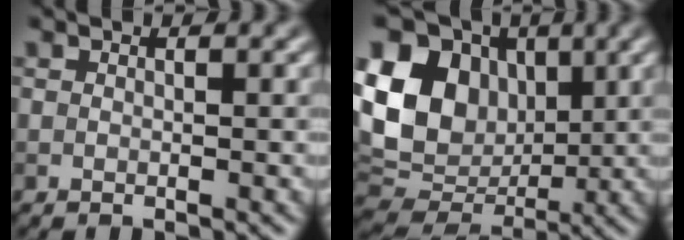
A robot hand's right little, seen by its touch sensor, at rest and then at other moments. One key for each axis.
{"total": 14.3, "fx": 2.5, "fy": 11.2, "fz": 8.6, "tx": -0.184, "ty": 0.015, "tz": 0.045}